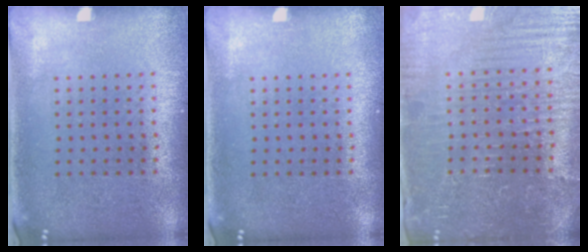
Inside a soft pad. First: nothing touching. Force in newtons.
{"total": 0.0}
{"total": 4.3, "press": 4.2, "slide": 1.3}